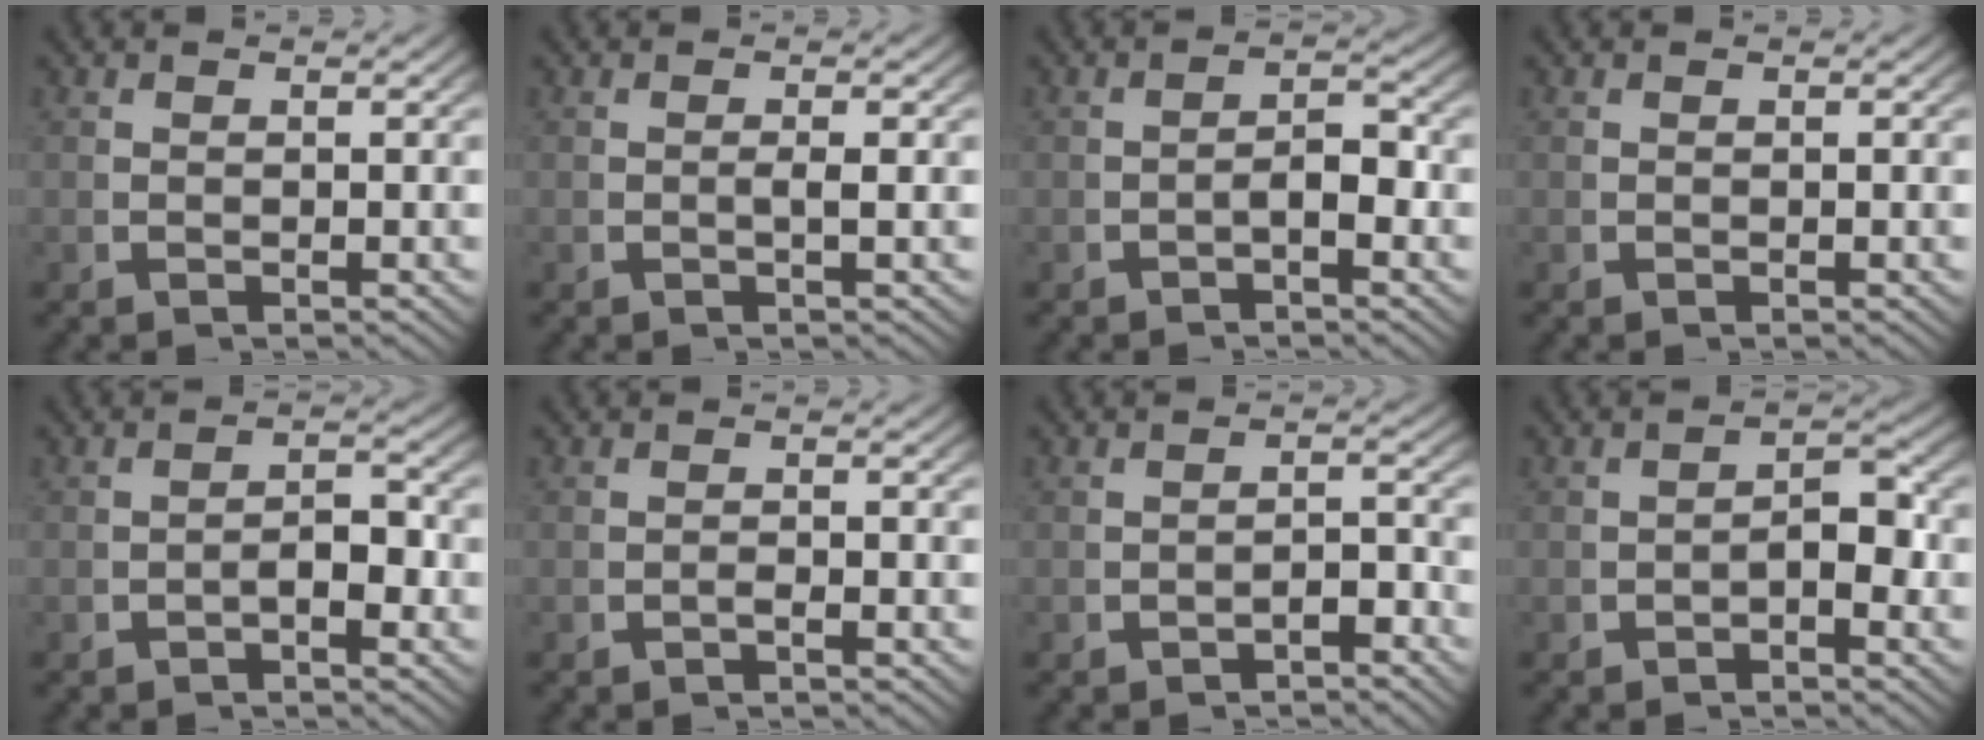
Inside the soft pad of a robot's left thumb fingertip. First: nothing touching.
{"total": 1.0, "force": [0.0, 0.3, 1.0], "torque": [-0.023, 0.001, -0.002]}
{"total": 2.5, "force": [-0.9, 1.0, 2.0], "torque": [-0.038, -0.006, -0.011]}
{"total": 0.0}
{"total": 2.3, "force": [-1.0, 1.0, 1.8], "torque": [-0.030, -0.007, -0.014]}
{"total": 0.8, "force": [-0.7, 0.1, 0.3], "torque": [-0.007, 0.000, -0.014]}
{"total": 2.0, "force": [-1.7, 0.5, 0.8], "torque": [-0.014, -0.007, -0.024]}
{"total": 2.7, "force": [-0.9, 1.2, 2.3], "torque": [-0.037, -0.004, -0.012]}